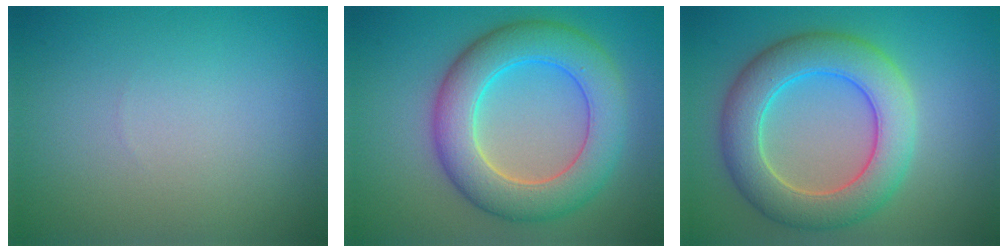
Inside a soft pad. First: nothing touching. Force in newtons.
{"total": 7.8, "press": 7.8, "slide": 0.2}
{"total": 7.3, "press": 7.3, "slide": 0.3}